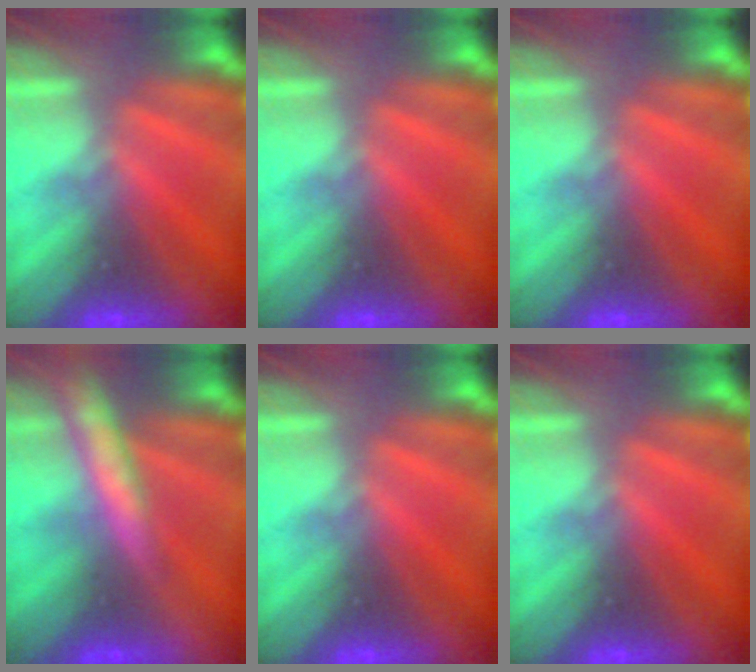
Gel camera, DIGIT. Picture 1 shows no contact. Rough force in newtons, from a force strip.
{"total": 0.0}
{"total": 0.0}
{"total": 8.3}
{"total": 0.0}
{"total": 0.0}